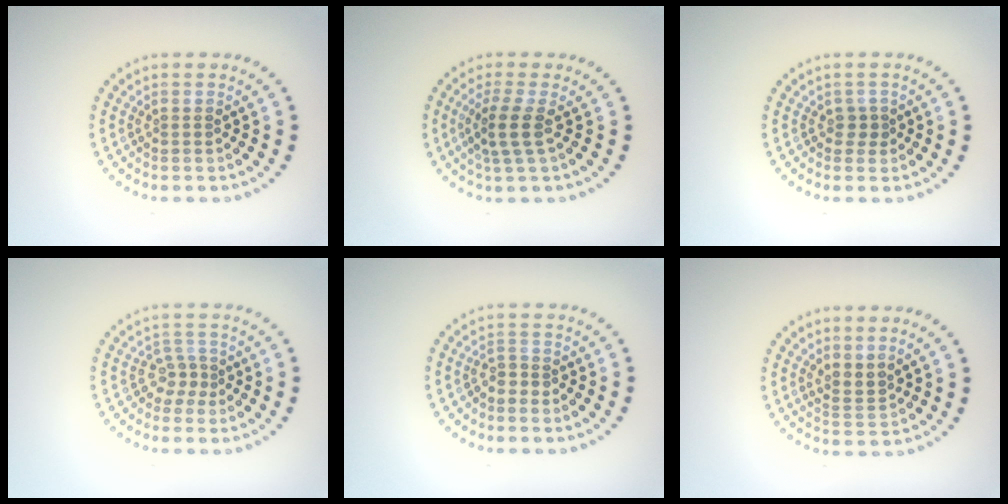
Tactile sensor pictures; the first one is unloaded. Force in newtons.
{"total": 2.5, "press": 2.0, "slide": 1.6}
{"total": 1.1, "press": 0.9, "slide": 0.7}
{"total": 2.0, "press": 1.3, "slide": 1.4}
{"total": 1.5, "press": 1.2, "slide": 0.9}
{"total": 1.8, "press": 1.3, "slide": 1.3}